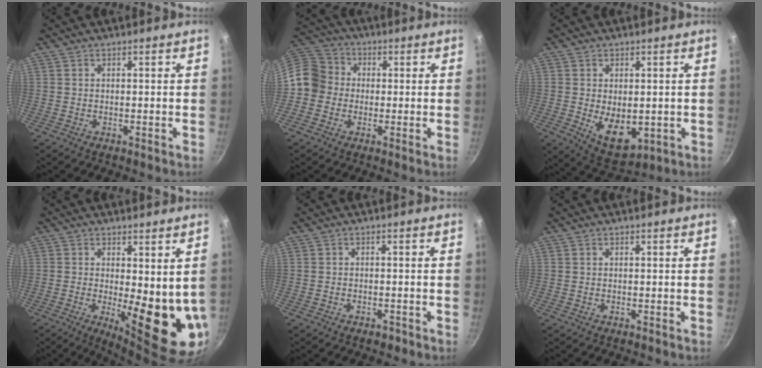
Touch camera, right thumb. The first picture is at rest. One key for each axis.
{"total": 9.2, "fx": -0.9, "fy": 8.4, "fz": 3.7, "tx": -0.034, "ty": 0.027, "tz": -0.040}
{"total": 9.0, "fx": -0.7, "fy": 5.7, "fz": 7.0, "tx": -0.090, "ty": -0.019, "tz": 0.010}
{"total": 13.4, "fx": 0.1, "fy": 4.7, "fz": 12.6, "tx": -0.145, "ty": -0.031, "tz": 0.013}
{"total": 1.4, "fx": -1.0, "fy": 0.8, "fz": 0.6, "tx": -0.011, "ty": 0.011, "tz": -0.011}
{"total": 0.0}